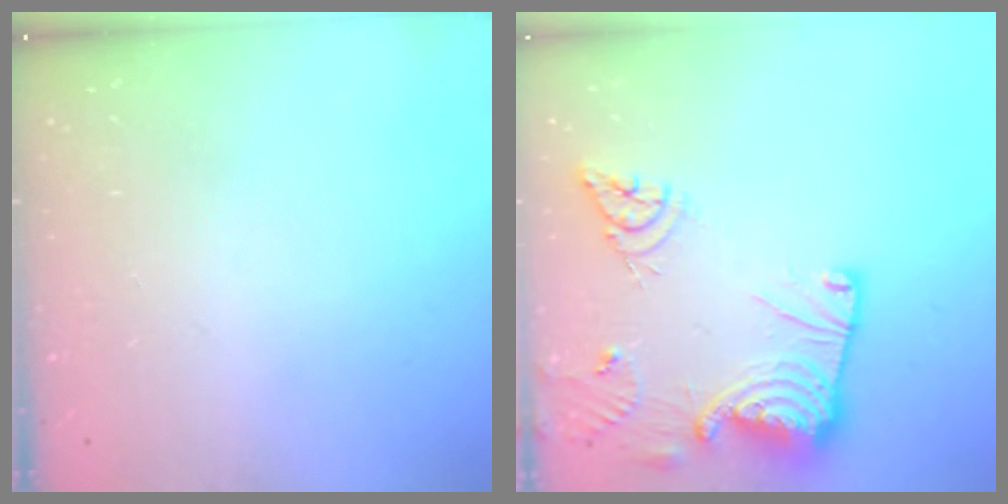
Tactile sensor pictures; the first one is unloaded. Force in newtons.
{"total": 18.1, "press": 18.0, "slide": 1.7}